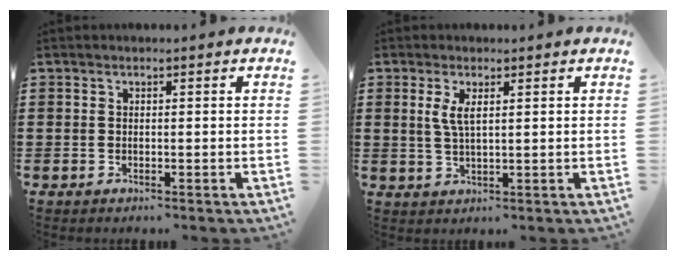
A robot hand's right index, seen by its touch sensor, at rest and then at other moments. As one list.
[{"total": 3.2, "force": [1.1, 0.9, 2.9], "torque": [-0.060, 0.005, 0.017]}]